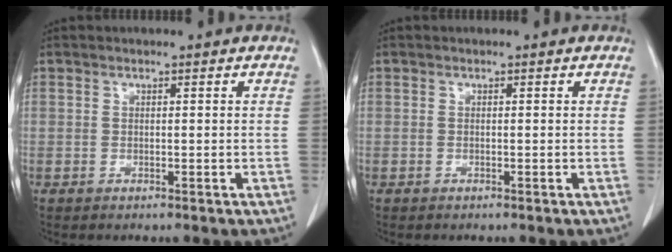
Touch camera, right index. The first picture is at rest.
{"total": 0.0}